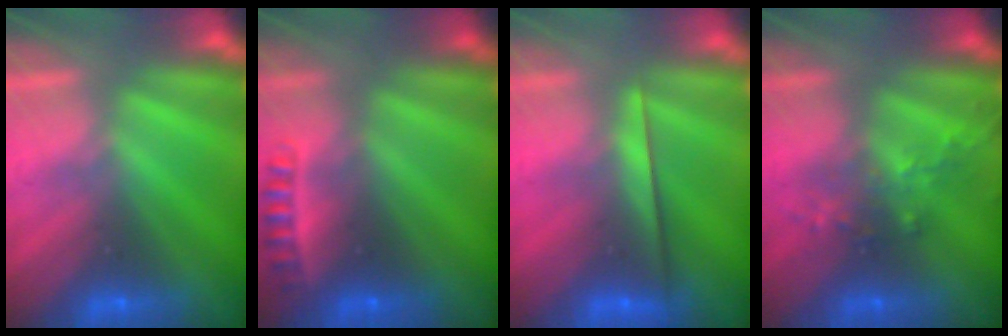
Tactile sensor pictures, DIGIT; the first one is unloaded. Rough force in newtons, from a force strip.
{"total": 2.4}
{"total": 2.3}
{"total": 2.6}